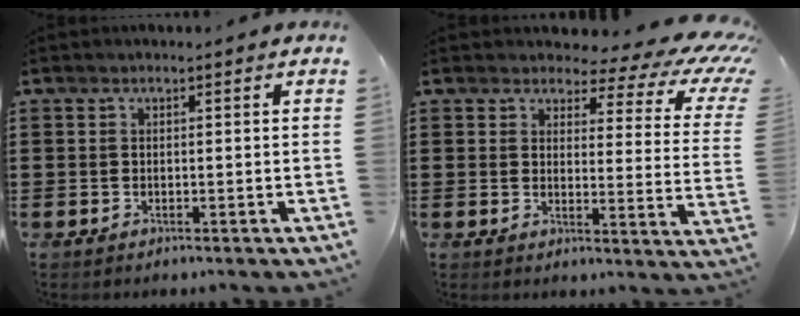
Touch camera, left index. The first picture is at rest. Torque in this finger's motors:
{"motor_torque": [2.14, 0.00, 0.33, -0.07]}